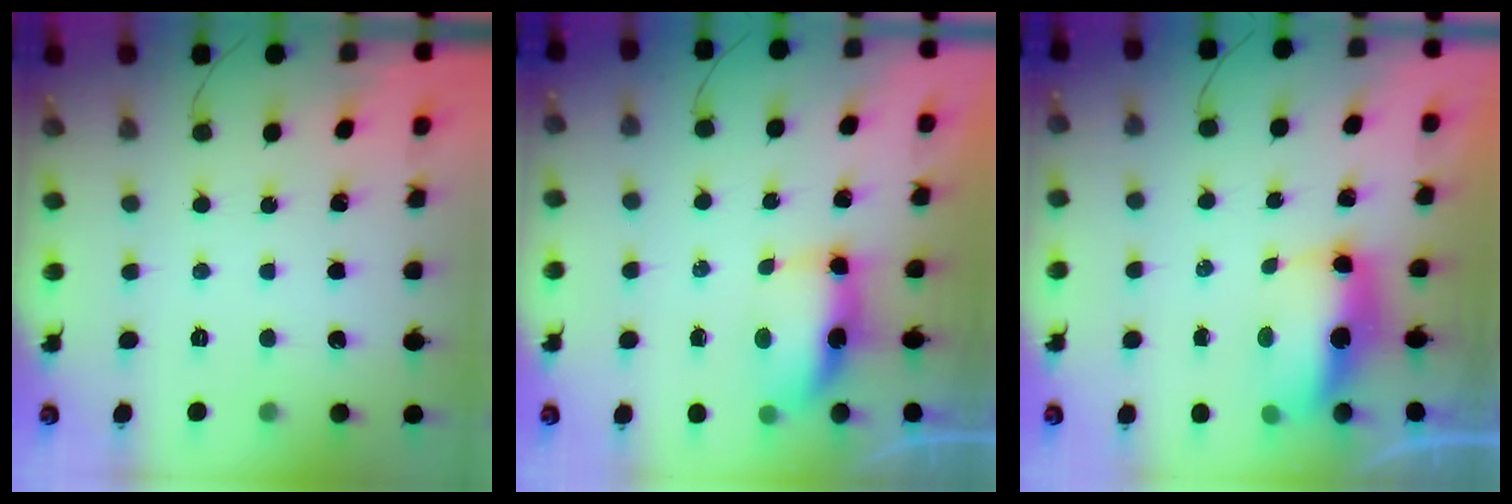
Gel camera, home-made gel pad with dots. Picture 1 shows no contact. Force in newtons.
{"total": 6.8, "press": 6.8, "slide": 0.6}
{"total": 7.8, "press": 7.7, "slide": 1.0}